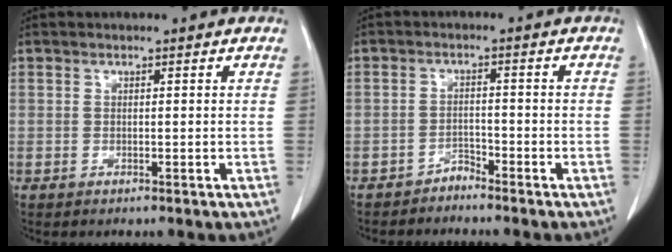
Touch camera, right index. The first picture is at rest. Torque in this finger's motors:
{"motor_torque": [-0.08, -0.04, -0.05, -0.02]}